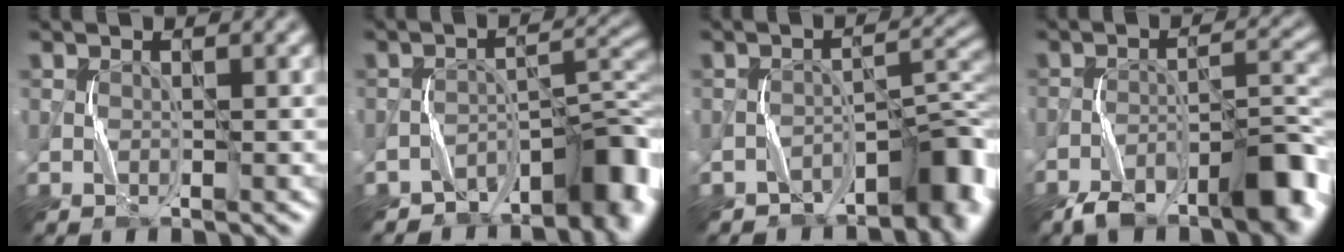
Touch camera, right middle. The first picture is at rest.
{"total": 8.5, "force": [-6.3, 3.8, 4.2], "torque": [-0.026, 0.006, -0.110]}
{"total": 6.9, "force": [-5.0, 3.1, 3.7], "torque": [-0.019, 0.009, -0.084]}
{"total": 8.6, "force": [-5.9, 2.9, 5.5], "torque": [-0.074, 0.009, -0.105]}